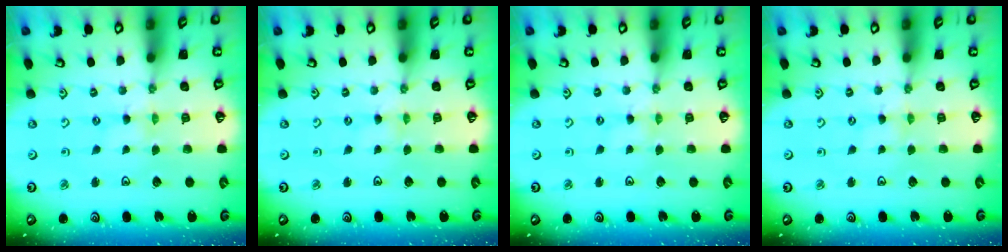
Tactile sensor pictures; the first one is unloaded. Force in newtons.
{"total": 0.0}
{"total": 0.0}
{"total": 0.9, "press": 0.9, "slide": 0.3}